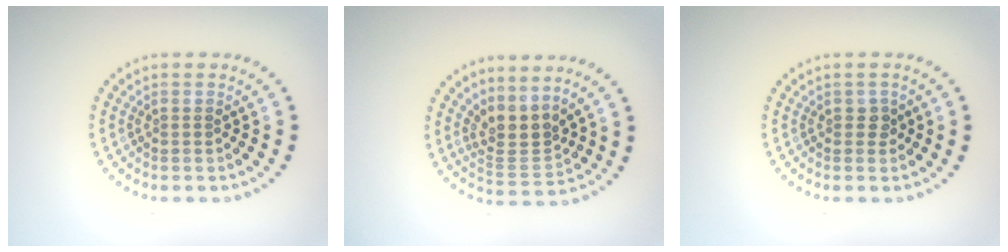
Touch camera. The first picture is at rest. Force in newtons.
{"total": 3.0, "press": 2.1, "slide": 2.1}
{"total": 0.8, "press": 0.8, "slide": 0.3}